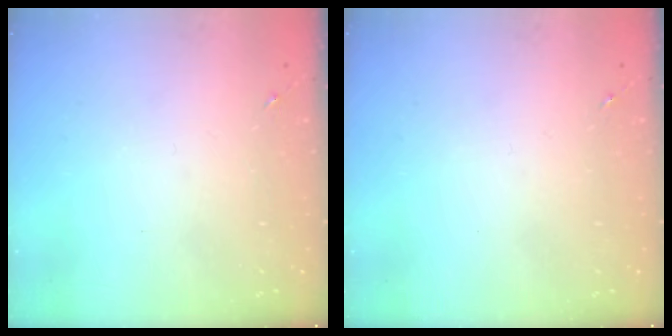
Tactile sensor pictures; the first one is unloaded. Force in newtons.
{"total": 0.0}